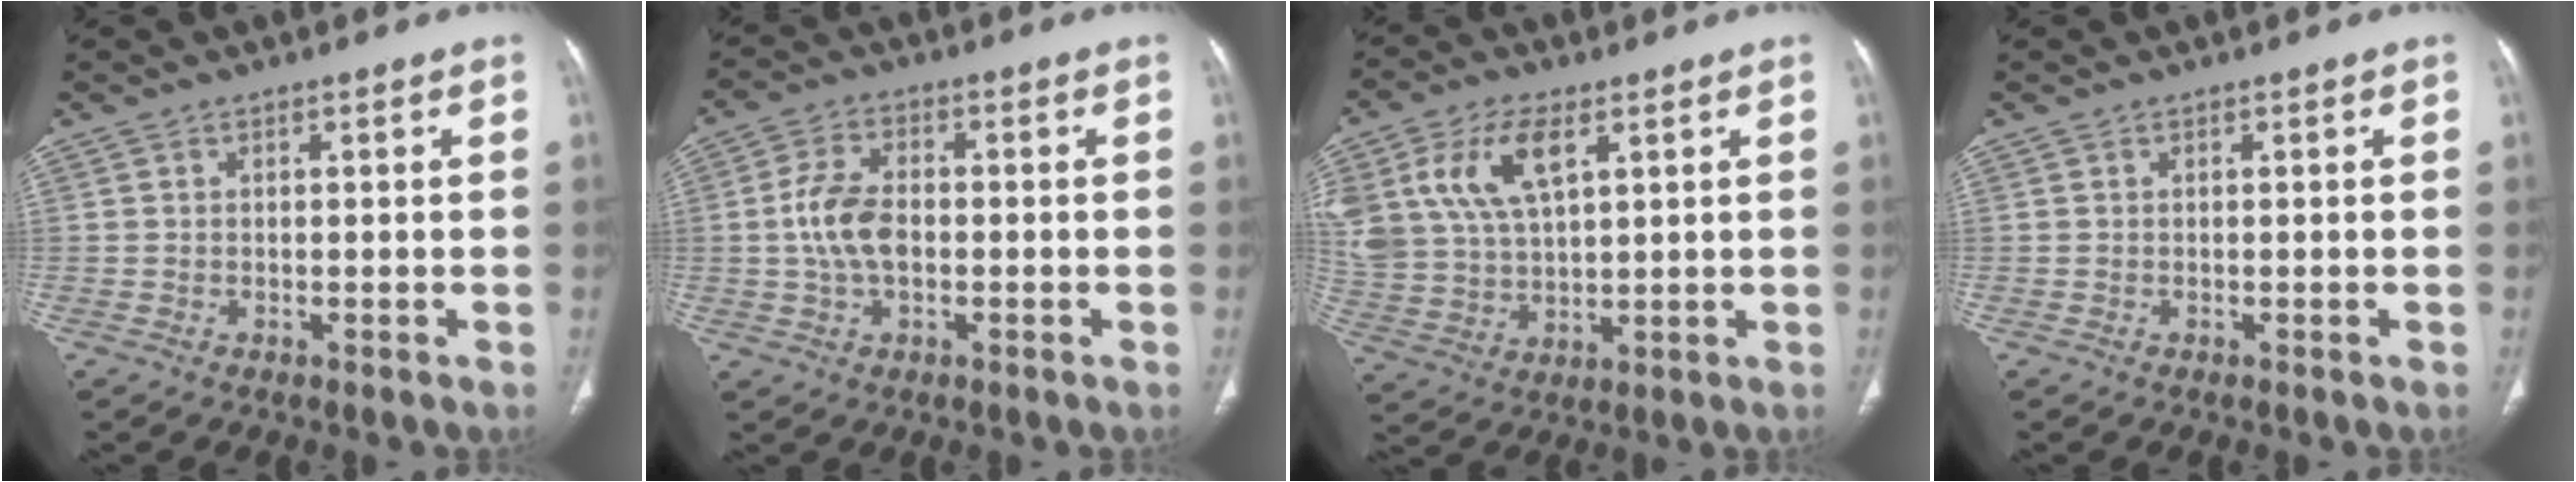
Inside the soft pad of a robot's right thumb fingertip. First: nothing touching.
{"total": 7.9, "force": [-0.5, 4.8, 6.3], "torque": [-0.123, 0.012, -0.012]}
{"total": 14.7, "force": [6.1, 8.0, 10.8], "torque": [-0.216, -0.008, 0.127]}
{"total": 0.0}